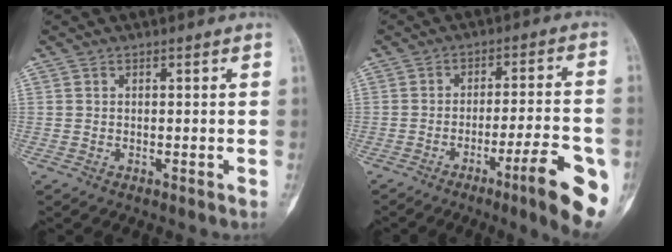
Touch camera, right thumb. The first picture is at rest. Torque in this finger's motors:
{"motor_torque": [0.08, 0.70, 0.30, -0.26, 0.00]}